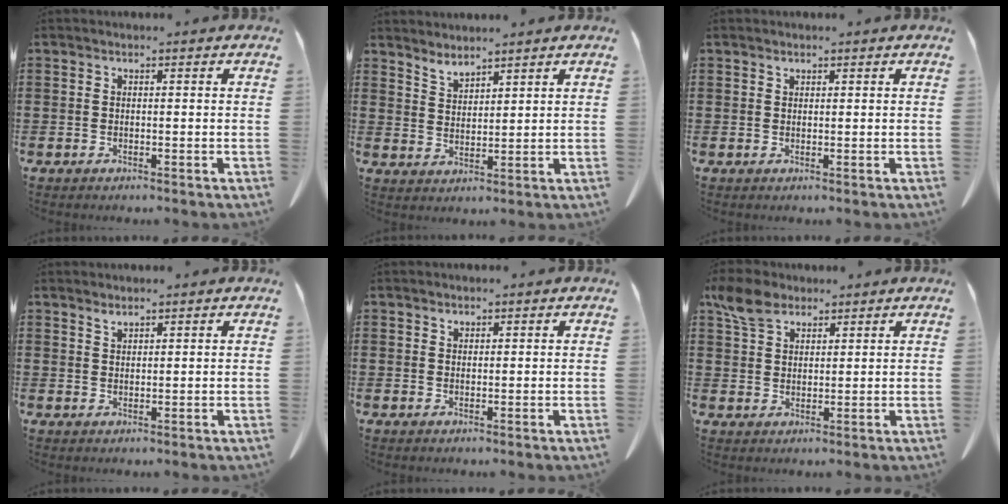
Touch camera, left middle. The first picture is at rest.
{"total": 3.0, "force": [3.0, 0.2, 0.1], "torque": [-0.010, -0.012, 0.058]}
{"total": 0.7, "force": [0.6, 0.2, 0.1], "torque": [-0.004, -0.002, 0.014]}
{"total": 1.5, "force": [1.4, 0.2, 0.4], "torque": [-0.010, -0.002, 0.027]}
{"total": 0.9, "force": [0.8, 0.3, 0.2], "torque": [-0.006, -0.002, 0.017]}
{"total": 5.8, "force": [4.1, 3.4, 2.3], "torque": [-0.054, 0.001, 0.078]}